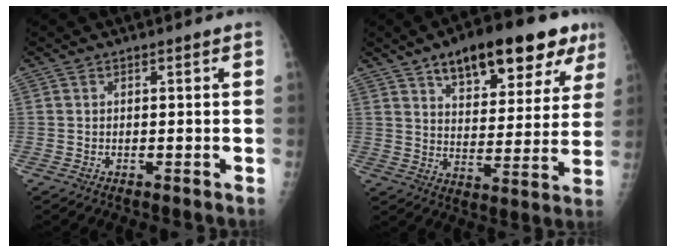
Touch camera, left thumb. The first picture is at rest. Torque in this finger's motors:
{"motor_torque": [0.59, 0.40, 1.29, -0.80, 0.32]}